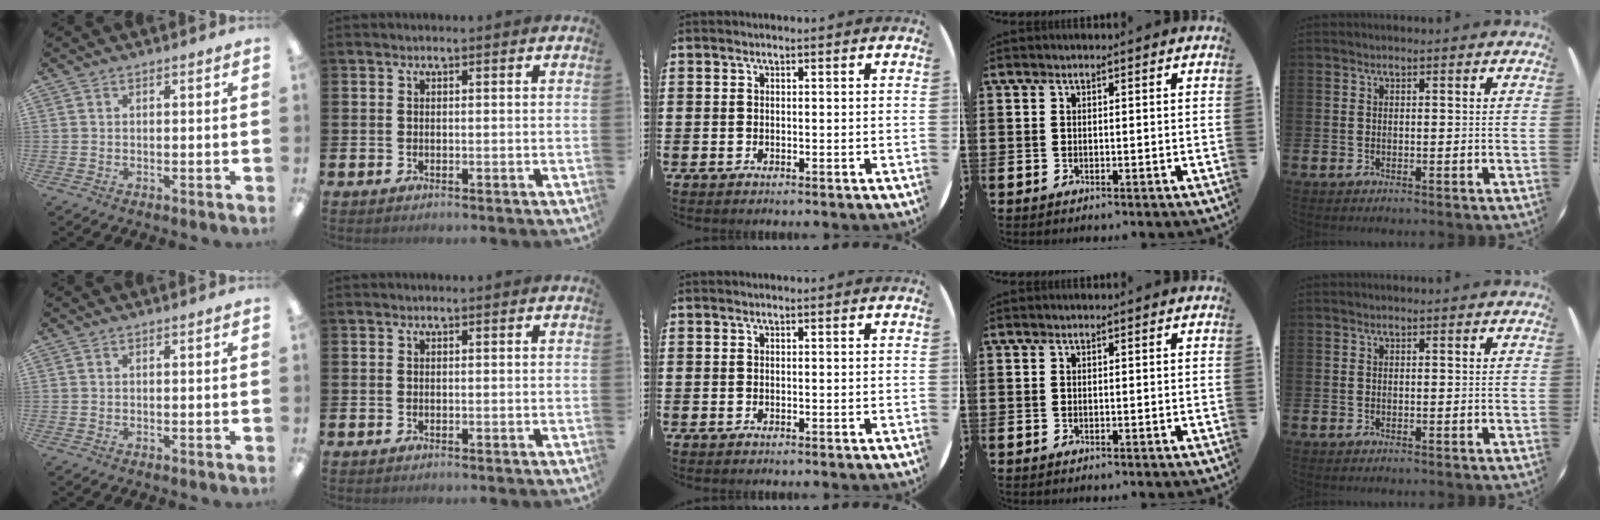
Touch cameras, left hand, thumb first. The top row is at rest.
{}